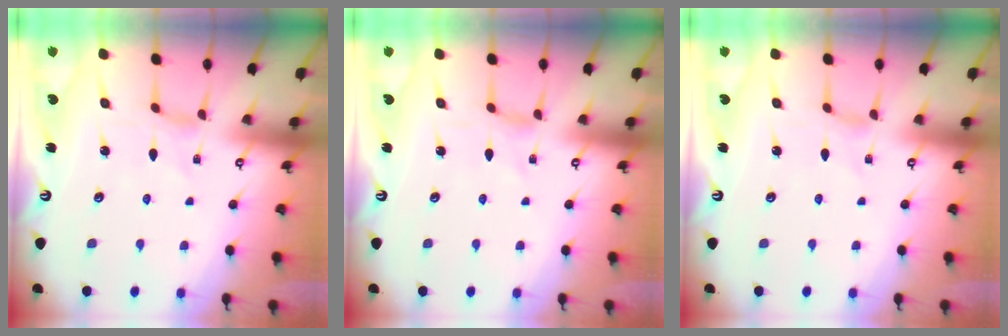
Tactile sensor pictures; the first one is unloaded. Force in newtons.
{"total": 0.0}
{"total": 0.0}